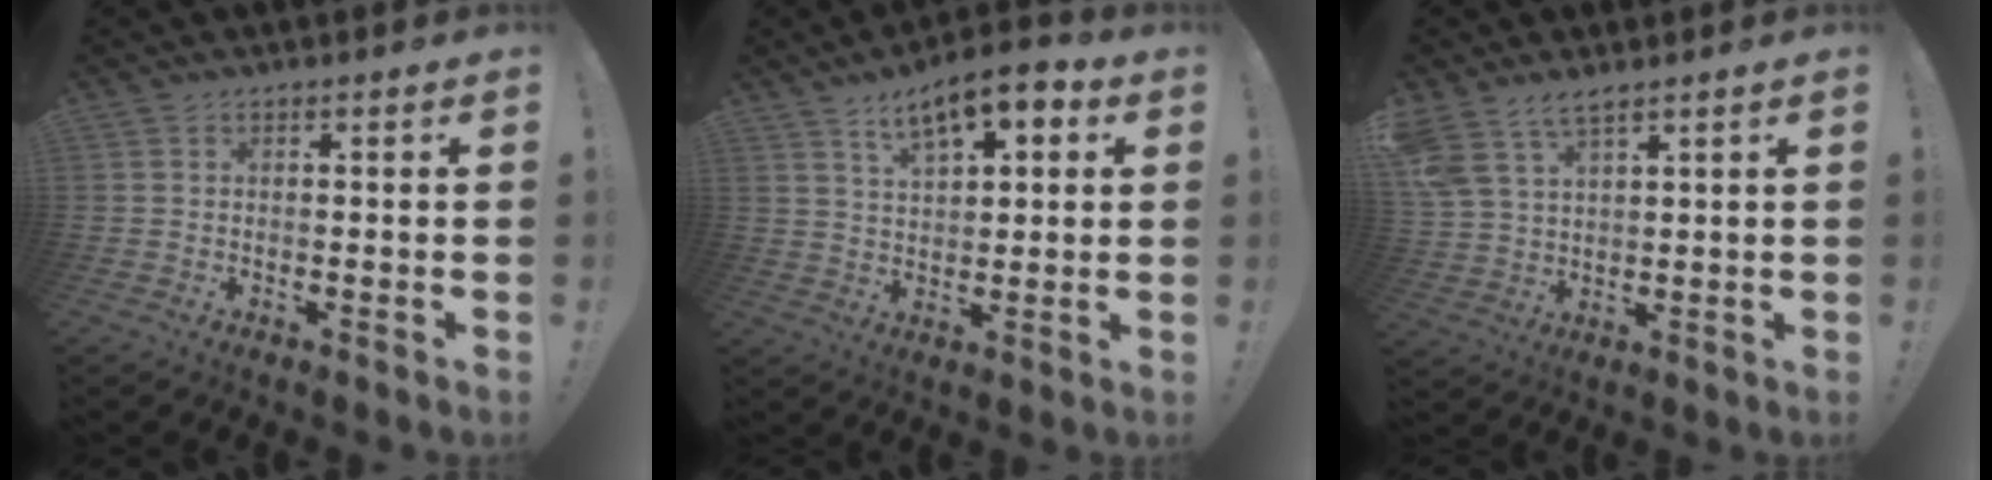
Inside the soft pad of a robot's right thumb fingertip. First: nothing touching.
{"total": 10.6, "force": [6.0, 4.4, 7.5], "torque": [-0.115, -0.026, 0.104]}
{"total": 7.2, "force": [5.6, 2.9, 3.6], "torque": [-0.074, -0.020, 0.111]}